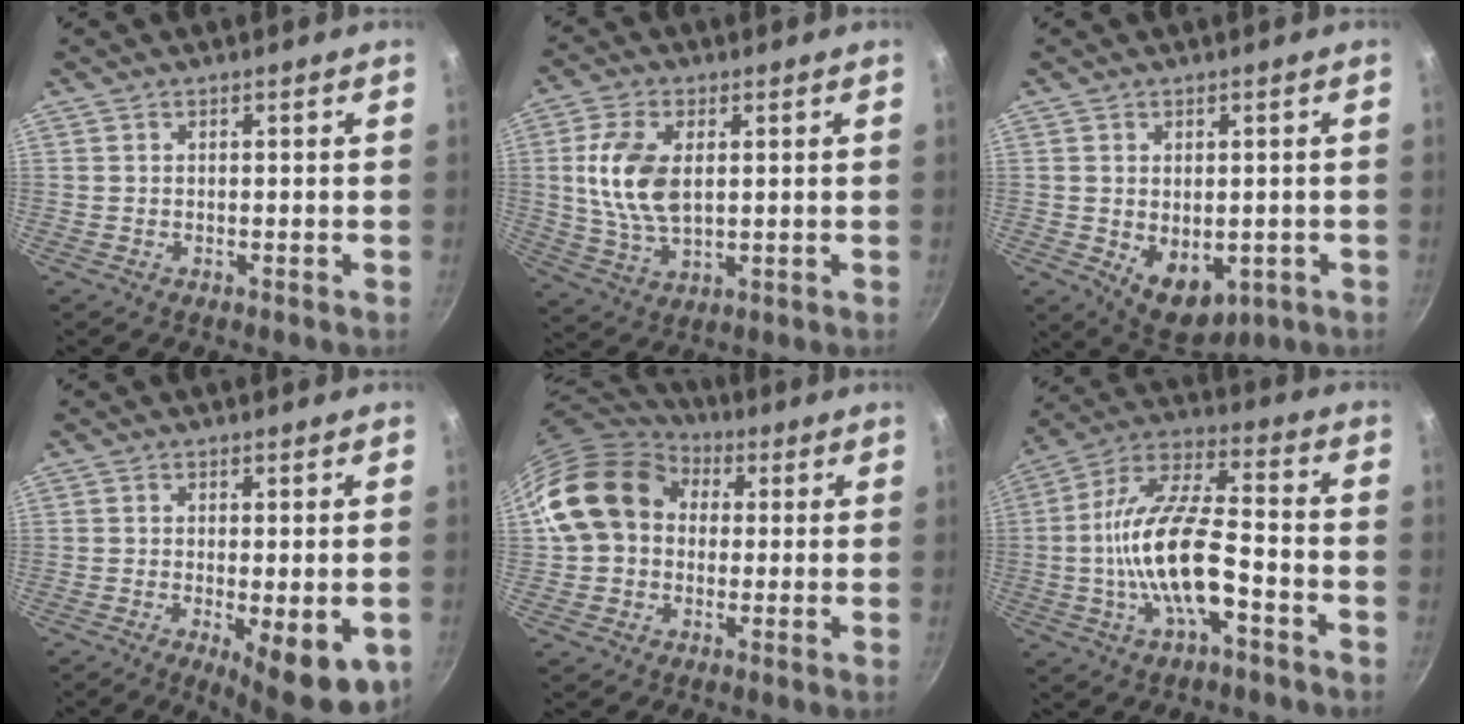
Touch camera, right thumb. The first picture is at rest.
{"total": 11.5, "force": [1.7, 6.6, 9.3], "torque": [-0.178, -0.006, 0.034]}
{"total": 8.7, "force": [-1.4, 5.9, 6.3], "torque": [-0.072, -0.011, -0.001]}
{"total": 10.7, "force": [-3.1, 3.3, 9.7], "torque": [-0.120, -0.008, -0.032]}
{"total": 16.6, "force": [3.1, 13.3, 9.5], "torque": [-0.153, 0.034, 0.044]}
{"total": 16.8, "force": [-4.8, 6.3, 14.8], "torque": [-0.273, 0.040, -0.103]}